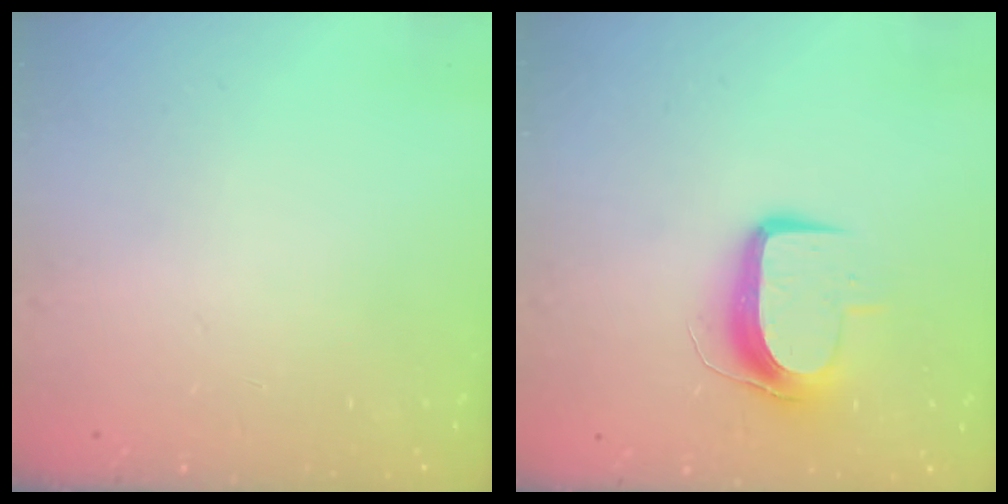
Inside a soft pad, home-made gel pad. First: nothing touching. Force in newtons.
{"total": 10.1, "press": 10.1, "slide": 0.9}